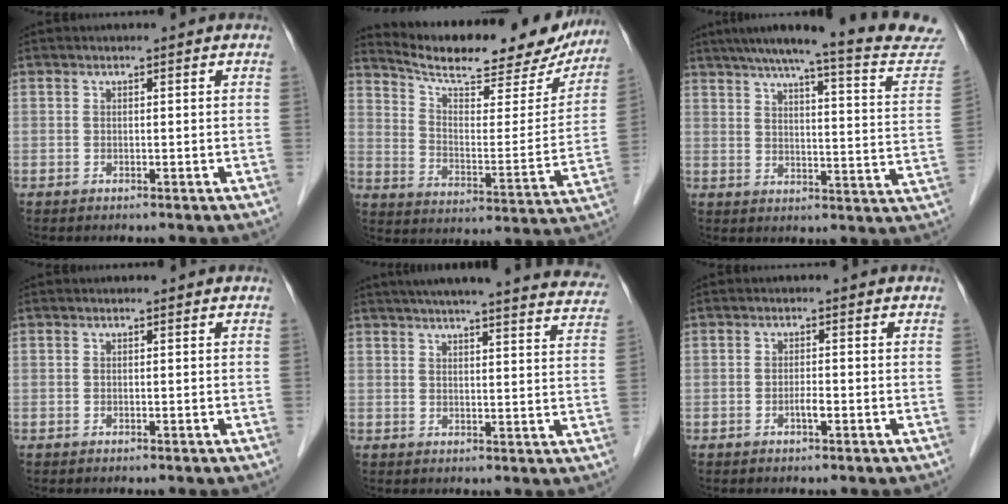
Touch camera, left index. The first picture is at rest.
{"total": 24.0, "force": [20.9, 6.0, 10.1], "torque": [-0.151, -0.013, 0.280]}
{"total": 22.9, "force": [20.7, 1.1, 9.9], "torque": [-0.136, -0.050, 0.246]}
{"total": 0.0}
{"total": 27.1, "force": [24.8, 2.3, 10.8], "torque": [-0.159, -0.039, 0.289]}
{"total": 1.3, "force": [-0.6, 0.1, 1.1], "torque": [-0.021, 0.001, -0.011]}